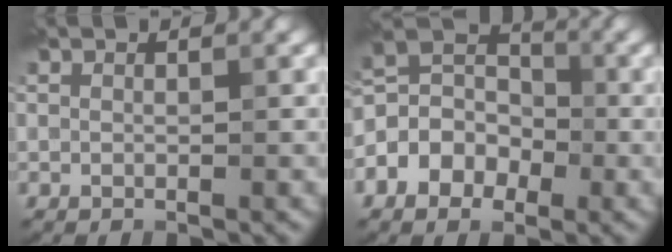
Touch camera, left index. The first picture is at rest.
{"total": 5.5, "force": [-2.2, 4.2, 2.9], "torque": [-0.053, 0.009, -0.058]}